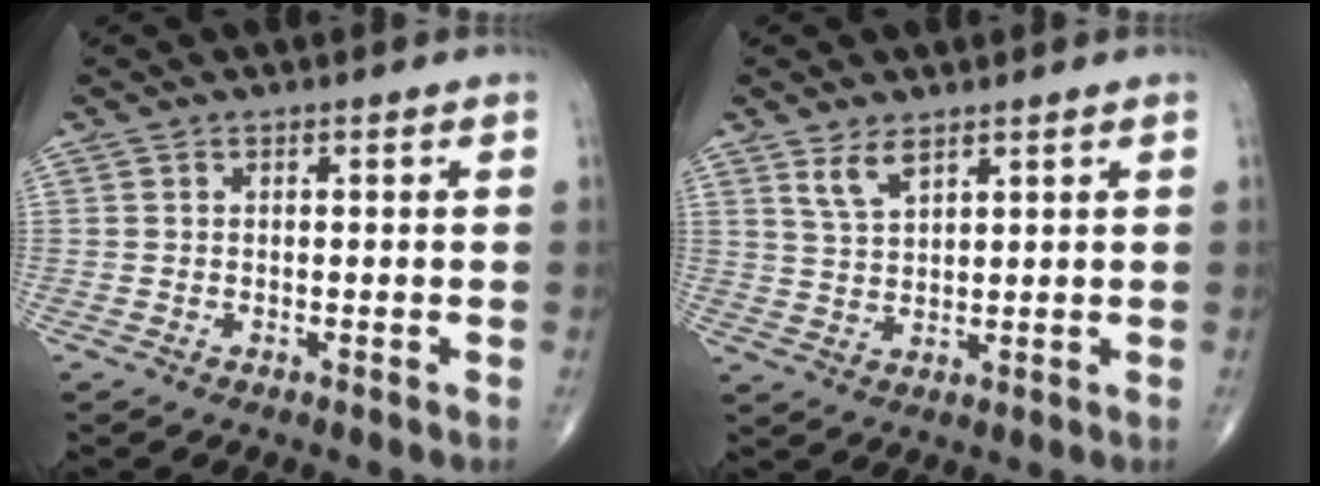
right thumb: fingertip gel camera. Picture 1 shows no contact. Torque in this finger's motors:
{"motor_torque": [-0.77, 1.01, 0.31, 0.43, 0.05]}